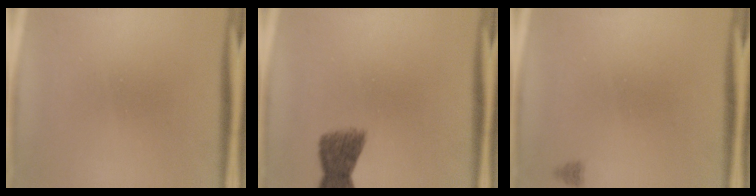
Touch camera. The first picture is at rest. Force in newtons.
{"total": 4.2}
{"total": 1.3}